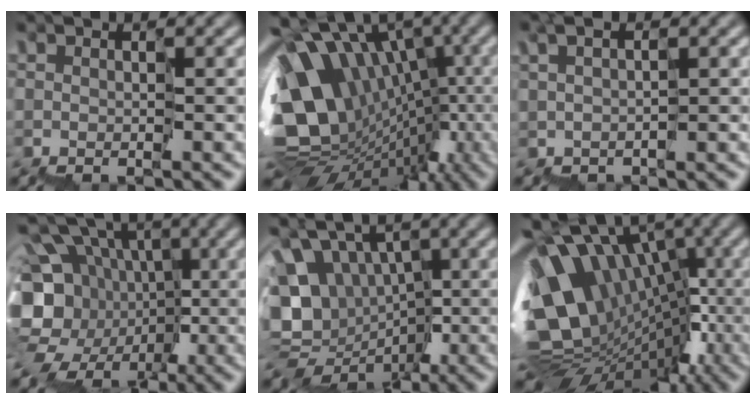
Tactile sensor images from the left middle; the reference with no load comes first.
{"total": 13.9, "force": [-0.1, 9.9, 9.6], "torque": [-0.174, 0.008, 0.025]}
{"total": 0.6, "force": [0.3, -0.5, 0.0], "torque": [-0.007, 0.003, 0.006]}
{"total": 11.5, "force": [-1.3, 9.5, 6.3], "torque": [-0.110, -0.015, -0.015]}
{"total": 8.0, "force": [0.3, 6.7, 4.4], "torque": [-0.060, 0.008, 0.008]}
{"total": 12.2, "force": [-0.7, 8.1, 9.1], "torque": [-0.157, 0.020, 0.001]}